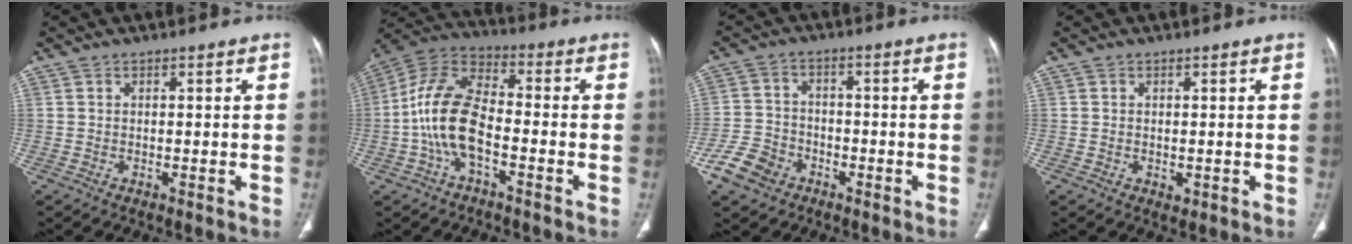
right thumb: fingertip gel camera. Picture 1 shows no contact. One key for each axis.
{"total": 13.1, "fx": -3.3, "fy": 6.7, "fz": 10.8, "tx": -0.220, "ty": 0.039, "tz": -0.071}
{"total": 7.7, "fx": -4.3, "fy": 5.7, "fz": 2.9, "tx": -0.050, "ty": 0.024, "tz": -0.082}
{"total": 1.2, "fx": -0.1, "fy": 1.0, "fz": 0.8, "tx": -0.014, "ty": -0.003, "tz": 0.002}